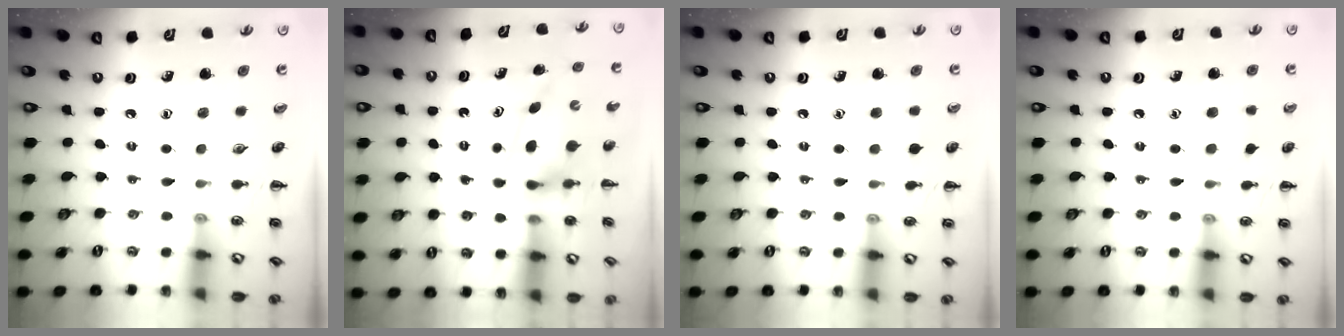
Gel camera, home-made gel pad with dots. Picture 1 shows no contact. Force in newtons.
{"total": 7.3, "press": 7.1, "slide": 1.4}
{"total": 3.7, "press": 3.4, "slide": 1.5}
{"total": 4.5, "press": 4.2, "slide": 1.6}